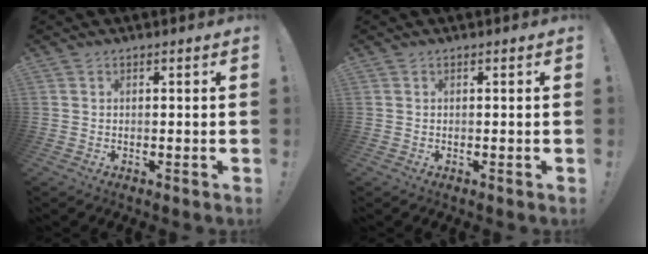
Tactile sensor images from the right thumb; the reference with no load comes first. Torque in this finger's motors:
{"motor_torque": [-0.01, 0.01, -0.01, 0.01, 0.00]}